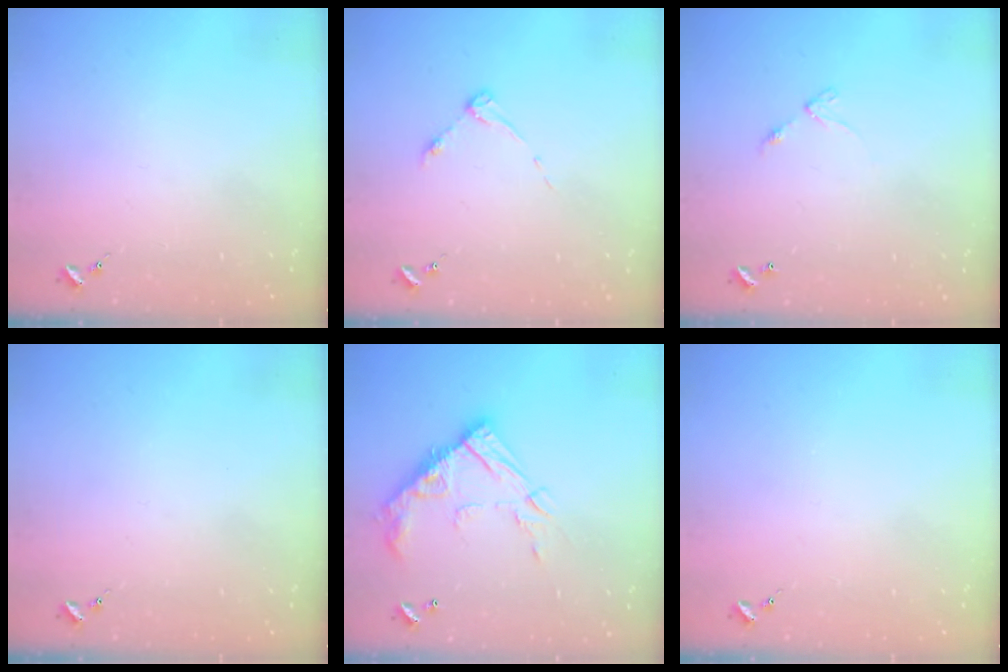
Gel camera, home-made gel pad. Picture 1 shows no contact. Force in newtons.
{"total": 3.7, "press": 3.7, "slide": 0.4}
{"total": 4.7, "press": 4.7, "slide": 0.4}
{"total": 0.0}
{"total": 15.9, "press": 15.9, "slide": 0.8}
{"total": 0.0}